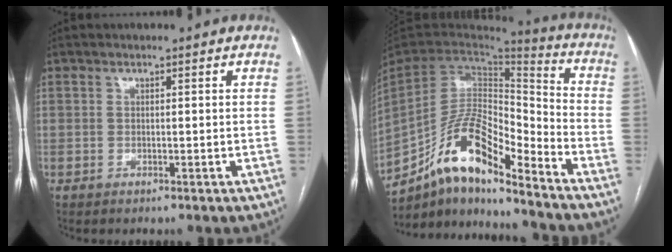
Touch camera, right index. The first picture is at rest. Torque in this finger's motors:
{"motor_torque": [1.06, -1.08, 0.90, 0.17]}